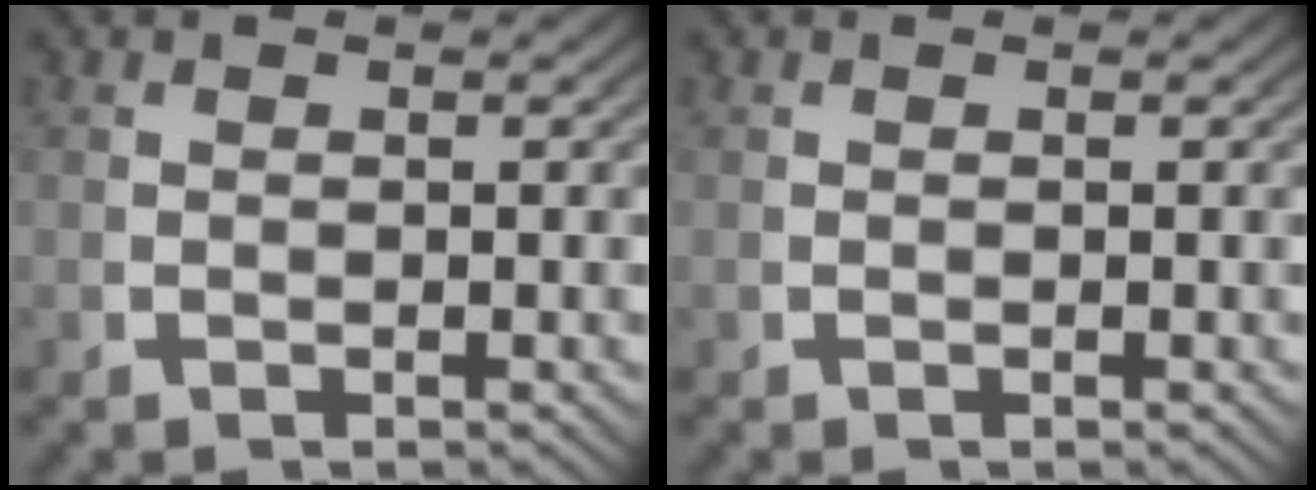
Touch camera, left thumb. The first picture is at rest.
{"total": 0.0}